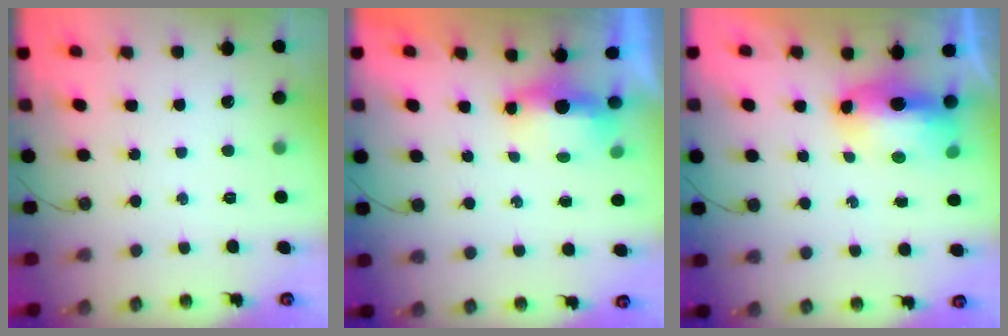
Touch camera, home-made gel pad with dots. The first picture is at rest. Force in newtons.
{"total": 5.1, "press": 5.0, "slide": 1.2}
{"total": 9.0, "press": 8.9, "slide": 1.7}